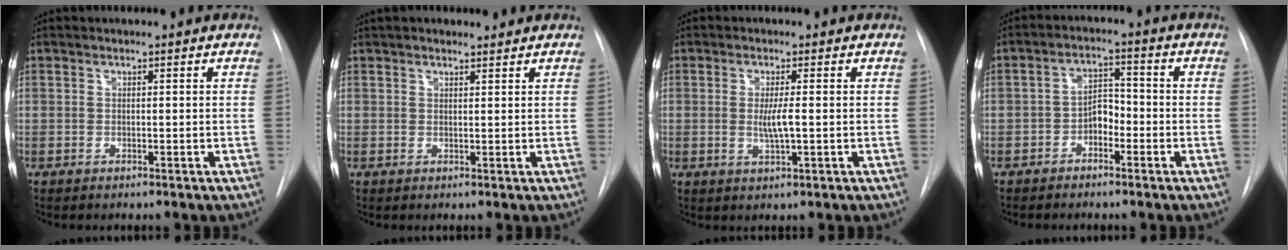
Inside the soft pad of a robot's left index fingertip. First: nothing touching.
{"total": 4.2, "force": [3.7, 1.2, 1.7], "torque": [-0.020, 0.026, 0.055]}
{"total": 3.3, "force": [-0.1, 0.2, 3.3], "torque": [-0.065, -0.006, -0.002]}
{"total": 4.1, "force": [-2.0, 2.3, 2.7], "torque": [-0.046, 0.016, -0.039]}